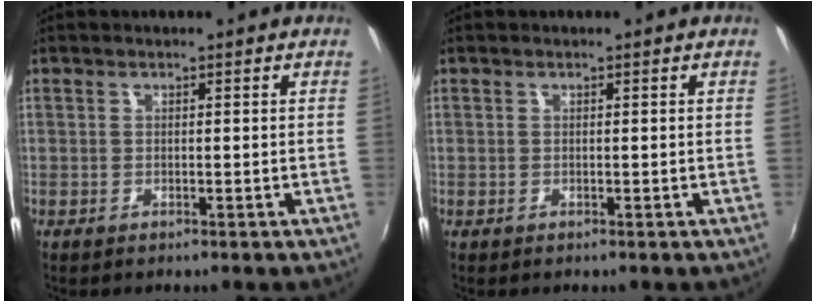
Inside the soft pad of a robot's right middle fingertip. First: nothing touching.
{"total": 0.0}